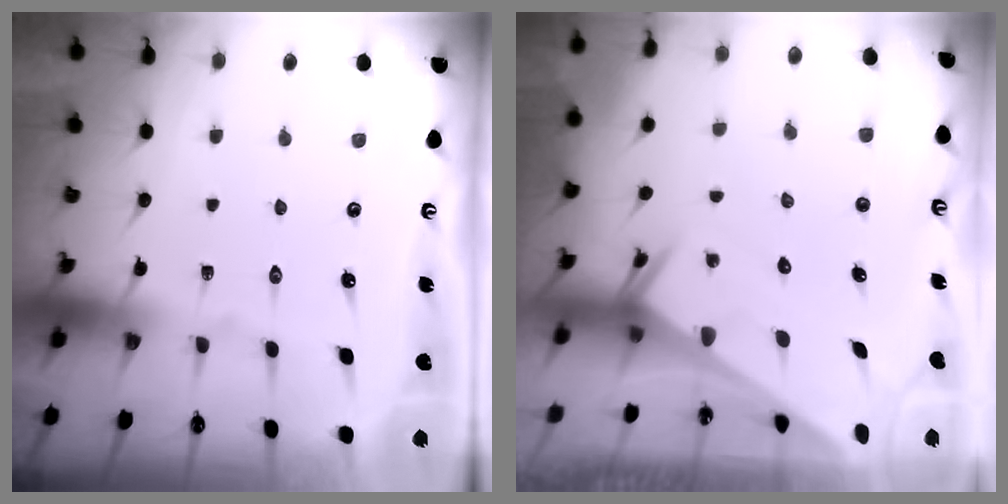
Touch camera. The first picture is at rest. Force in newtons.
{"total": 2.6, "press": 2.6, "slide": 0.1}